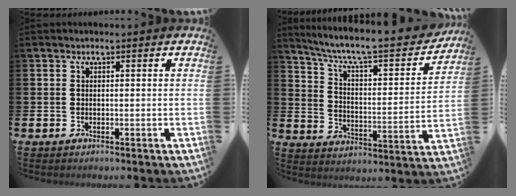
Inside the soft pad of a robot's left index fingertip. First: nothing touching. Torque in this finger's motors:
{"motor_torque": [0.87, -1.26, 0.68, 0.20]}